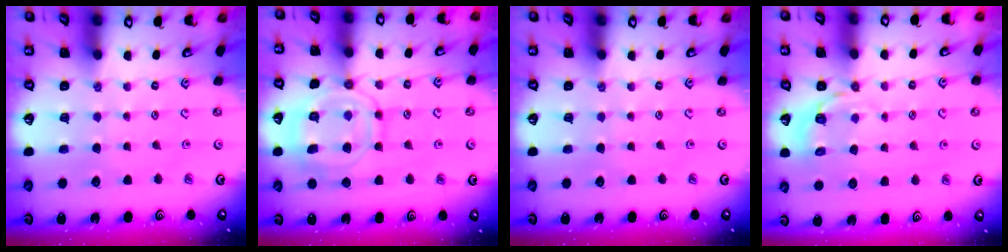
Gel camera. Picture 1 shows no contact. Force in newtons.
{"total": 13.3, "press": 13.2, "slide": 1.2}
{"total": 0.0}
{"total": 4.2, "press": 3.2, "slide": 2.6}